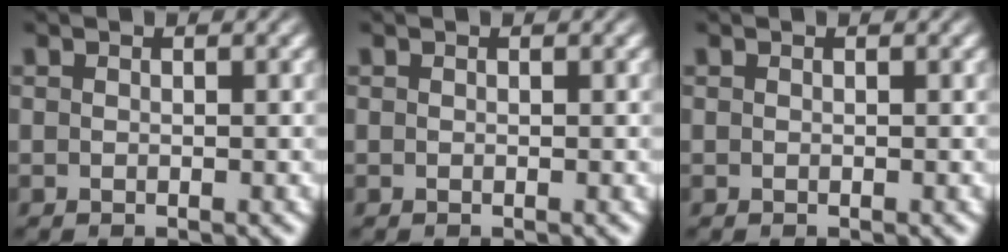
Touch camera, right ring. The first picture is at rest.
{"total": 0.0}
{"total": 0.0}